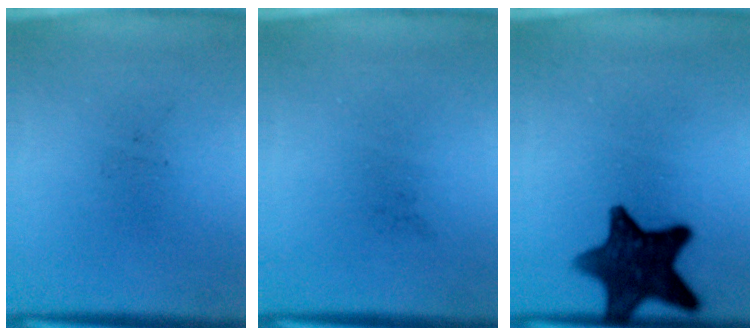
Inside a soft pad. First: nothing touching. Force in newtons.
{"total": 0.0}
{"total": 12.0}